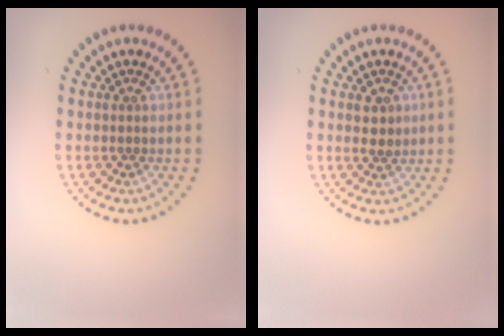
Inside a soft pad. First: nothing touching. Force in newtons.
{"total": 1.9, "press": 1.8, "slide": 0.6}